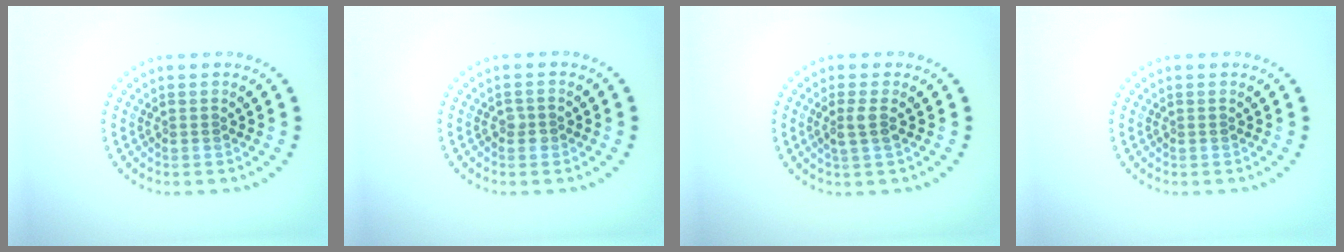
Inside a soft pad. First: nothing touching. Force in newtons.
{"total": 1.0, "press": 1.0, "slide": 0.2}
{"total": 1.6, "press": 1.3, "slide": 0.9}
{"total": 0.0}